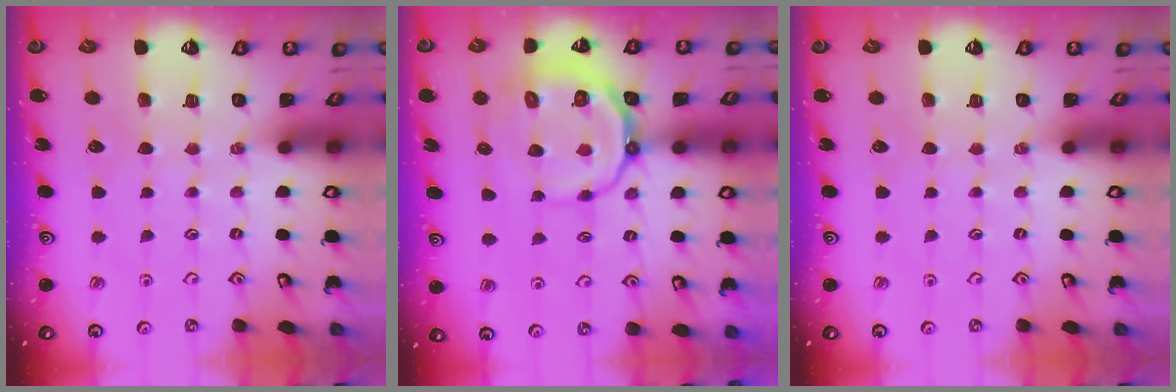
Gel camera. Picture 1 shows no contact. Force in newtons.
{"total": 12.7, "press": 12.5, "slide": 2.4}
{"total": 0.0}